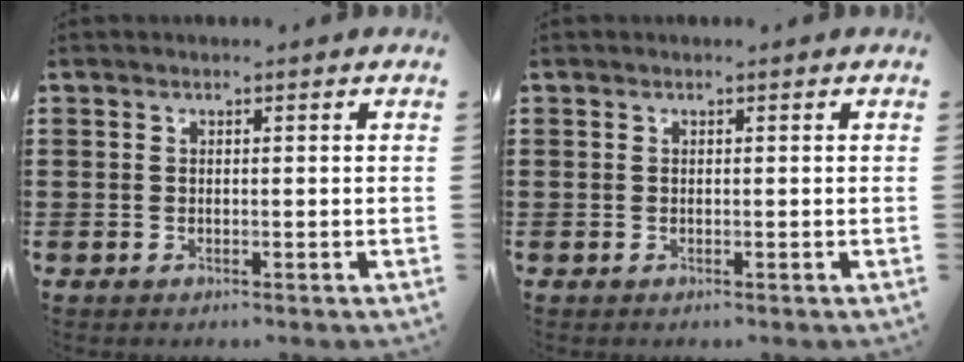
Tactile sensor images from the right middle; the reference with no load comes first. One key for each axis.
{"total": 0.0}